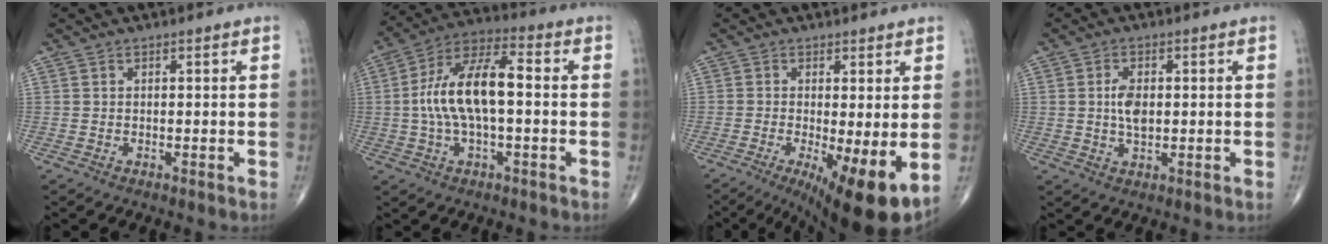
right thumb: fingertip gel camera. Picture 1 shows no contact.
{"total": 14.2, "force": [-0.1, 5.9, 12.9], "torque": [-0.251, 0.039, -0.009]}
{"total": 11.5, "force": [-2.8, 2.8, 10.8], "torque": [-0.168, -0.022, -0.036]}
{"total": 4.5, "force": [0.4, 2.5, 3.8], "torque": [-0.069, -0.001, 0.008]}